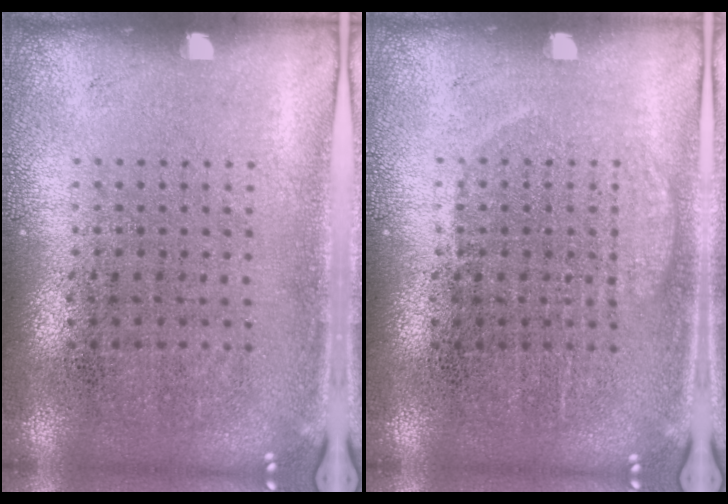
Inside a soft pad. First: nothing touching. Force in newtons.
{"total": 1.1, "press": 1.1, "slide": 0.3}